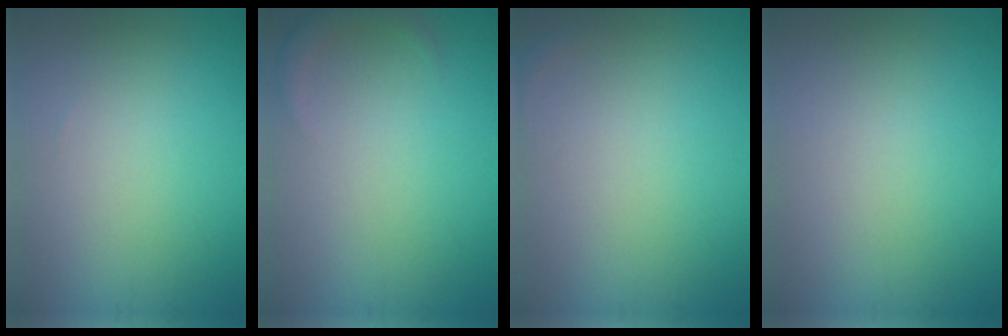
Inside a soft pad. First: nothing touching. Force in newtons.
{"total": 1.4, "press": 1.4, "slide": 0.1}
{"total": 0.6, "press": 0.6, "slide": 0.1}
{"total": 0.0}